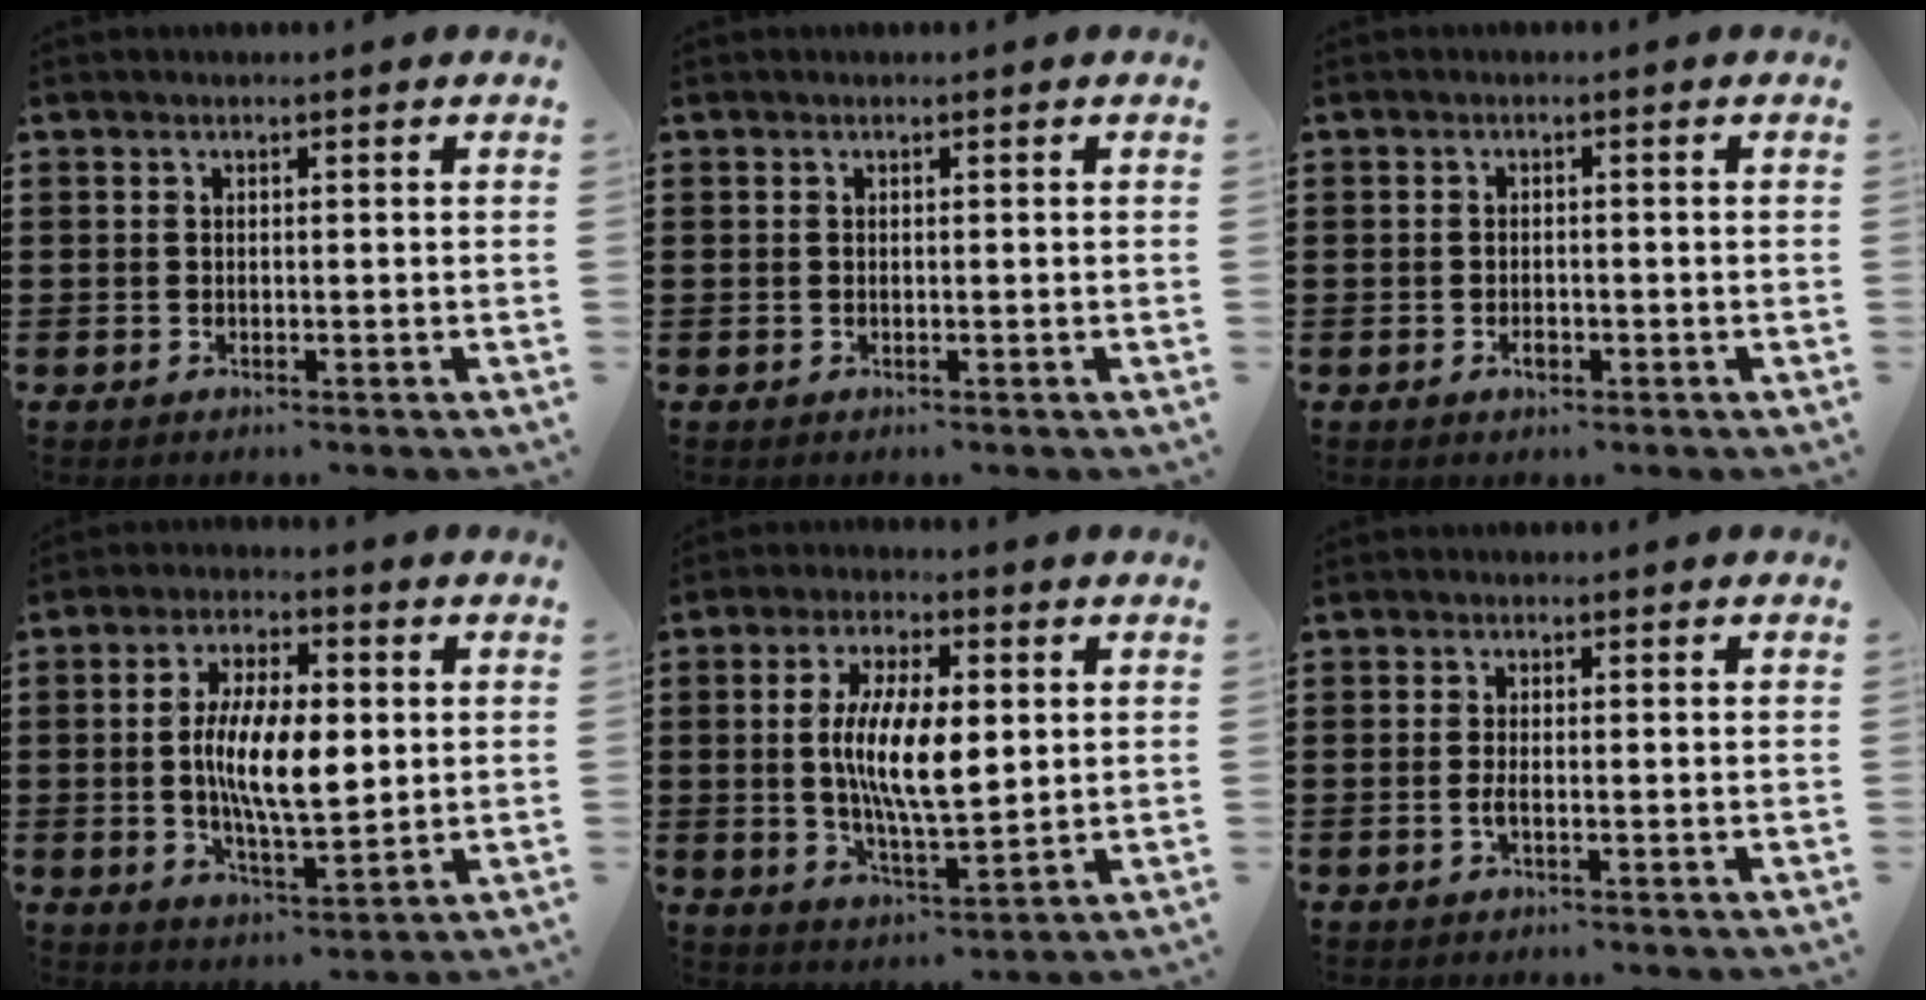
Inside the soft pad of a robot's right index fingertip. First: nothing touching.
{"total": 0.0}
{"total": 1.6, "force": [-0.8, 0.8, 1.2], "torque": [-0.023, 0.000, -0.014]}
{"total": 9.7, "force": [0.3, 3.8, 8.9], "torque": [-0.177, 0.006, 0.003]}
{"total": 10.2, "force": [0.8, 3.7, 9.5], "torque": [-0.190, 0.006, 0.012]}
{"total": 1.5, "force": [-0.6, 0.2, 1.4], "torque": [-0.034, -0.004, -0.013]}